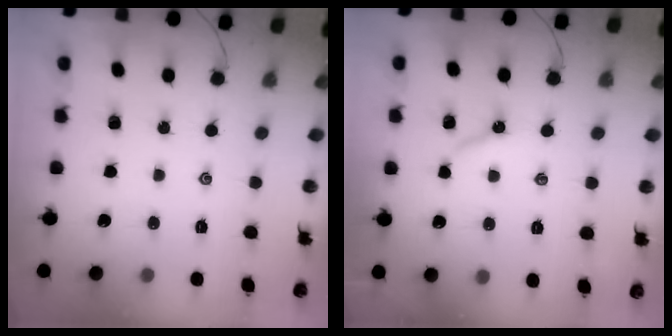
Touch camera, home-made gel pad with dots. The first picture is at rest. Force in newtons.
{"total": 3.5, "press": 3.5, "slide": 0.4}